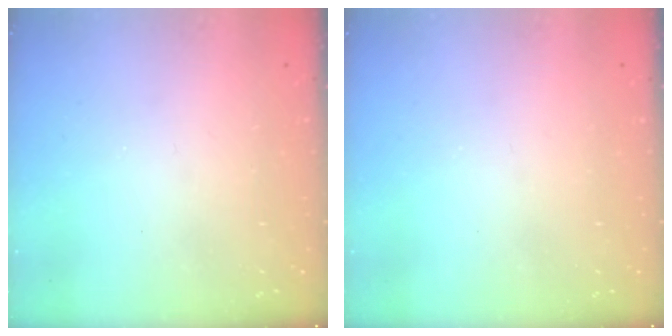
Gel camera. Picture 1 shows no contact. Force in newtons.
{"total": 0.0}